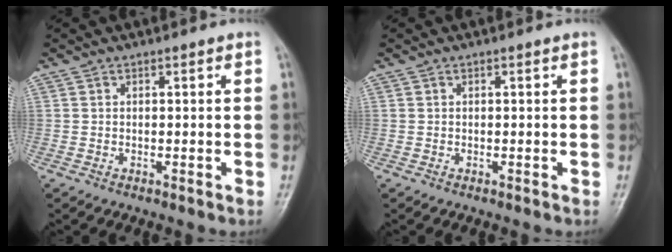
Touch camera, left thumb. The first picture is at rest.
{"total": 0.0}